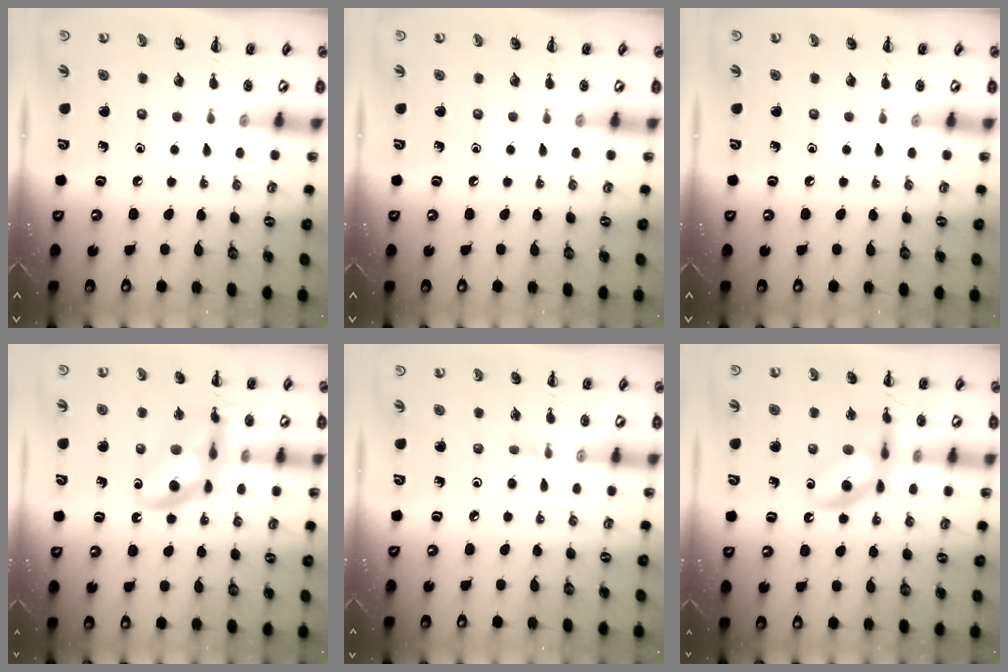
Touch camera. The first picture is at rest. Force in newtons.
{"total": 0.0}
{"total": 0.0}
{"total": 14.1, "press": 13.9, "slide": 2.7}
{"total": 3.0, "press": 2.7, "slide": 1.2}
{"total": 13.8, "press": 13.4, "slide": 3.0}